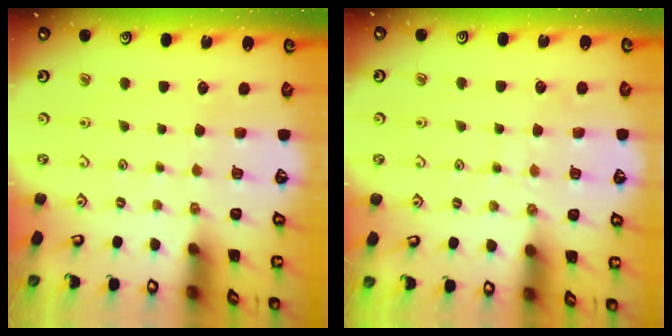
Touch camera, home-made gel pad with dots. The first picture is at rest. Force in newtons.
{"total": 4.5, "press": 4.5, "slide": 0.6}